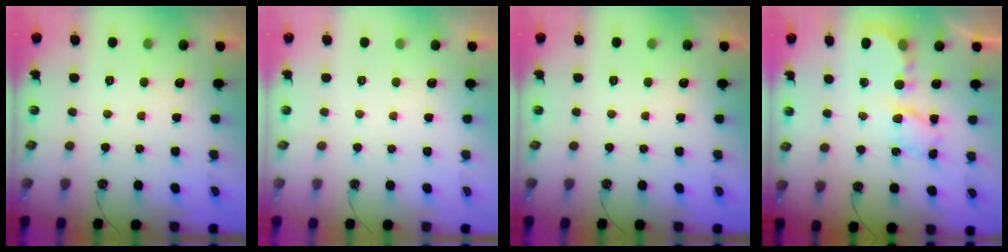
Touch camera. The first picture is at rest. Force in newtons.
{"total": 0.0}
{"total": 0.0}
{"total": 6.2, "press": 6.2, "slide": 0.3}